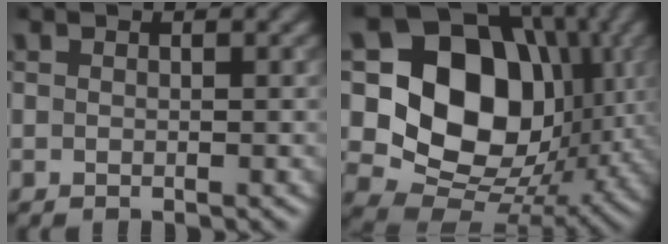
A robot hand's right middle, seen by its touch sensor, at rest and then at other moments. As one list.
[{"total": 14.7, "force": [1.9, 11.3, 9.2], "torque": [-0.141, -0.002, 0.022]}]